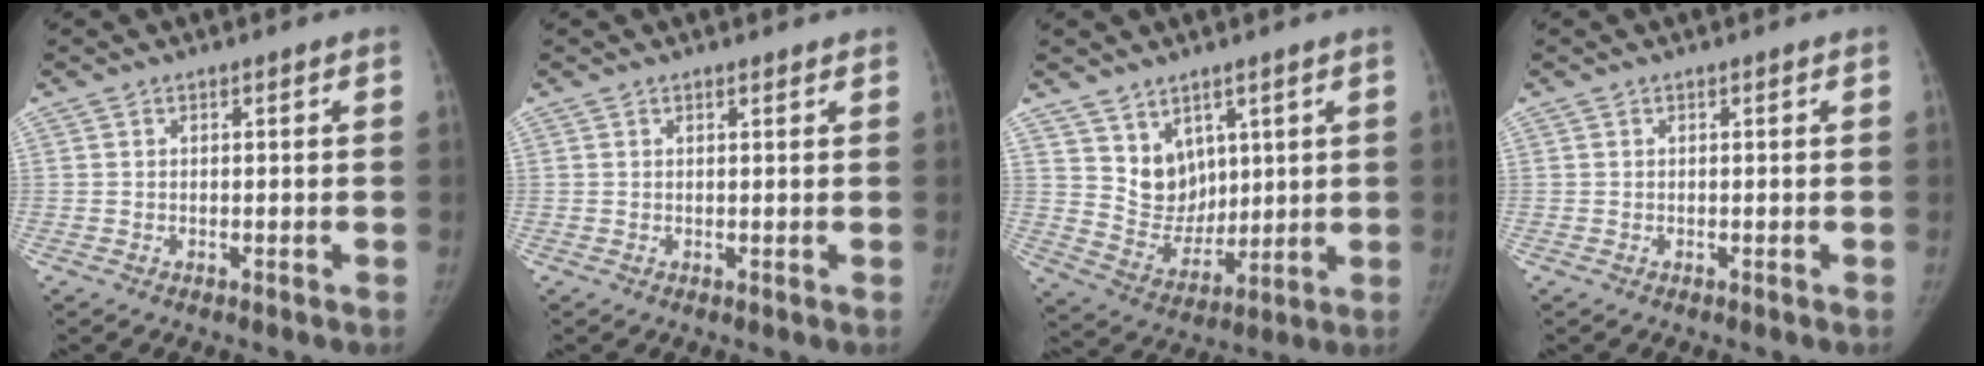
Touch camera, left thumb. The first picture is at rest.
{"total": 0.9, "force": [0.7, 0.3, 0.4], "torque": [-0.007, -0.005, 0.011]}
{"total": 8.8, "force": [4.8, 6.7, 3.0], "torque": [-0.017, -0.040, 0.105]}
{"total": 0.0}